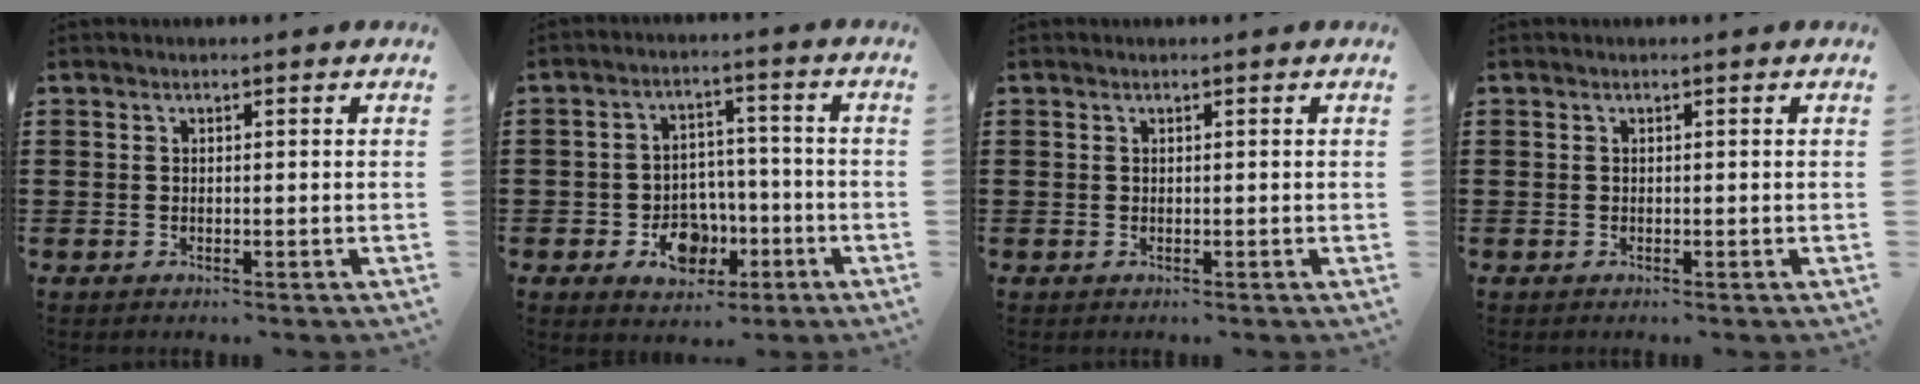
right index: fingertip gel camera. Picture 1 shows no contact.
{"total": 7.0, "force": [-3.0, 5.3, 3.5], "torque": [-0.045, 0.018, -0.052]}
{"total": 0.0}
{"total": 0.0}